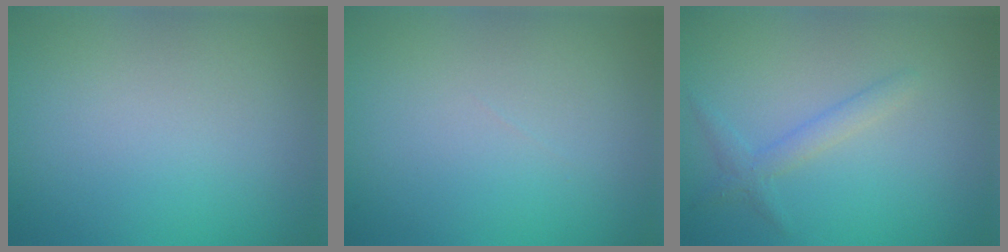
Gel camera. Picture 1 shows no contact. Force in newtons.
{"total": 0.0}
{"total": 1.7, "press": 1.6, "slide": 0.2}